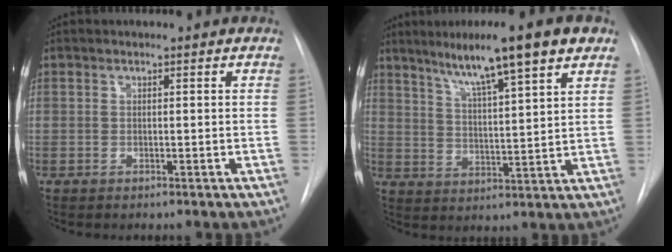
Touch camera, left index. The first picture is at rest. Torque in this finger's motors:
{"motor_torque": [0.82, -0.68, 0.26, 0.08]}